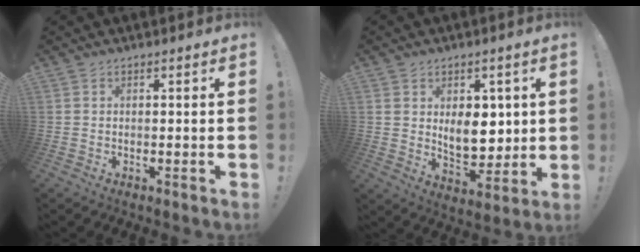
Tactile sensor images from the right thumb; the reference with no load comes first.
{"total": 10.1, "force": [3.0, 7.3, 6.3], "torque": [-0.080, -0.019, 0.060]}